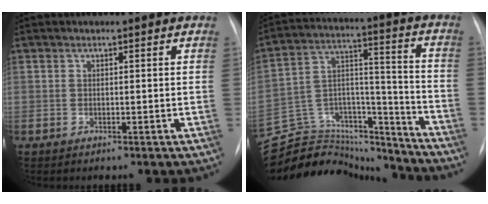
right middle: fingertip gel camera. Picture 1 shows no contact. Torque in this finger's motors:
{"motor_torque": [0.44, -1.23, 0.00, -0.02]}